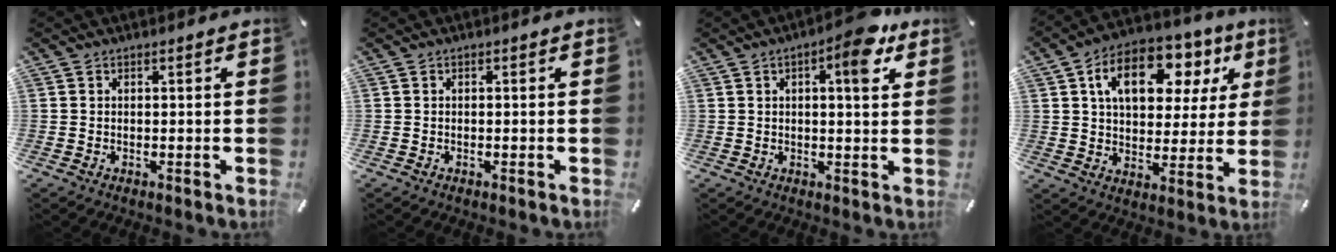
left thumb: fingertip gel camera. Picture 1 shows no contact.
{"total": 0.0}
{"total": 7.9, "force": [3.7, 2.4, 6.5], "torque": [-0.078, -0.018, 0.050]}
{"total": 15.8, "force": [6.9, 10.1, 10.0], "torque": [-0.157, -0.013, 0.118]}